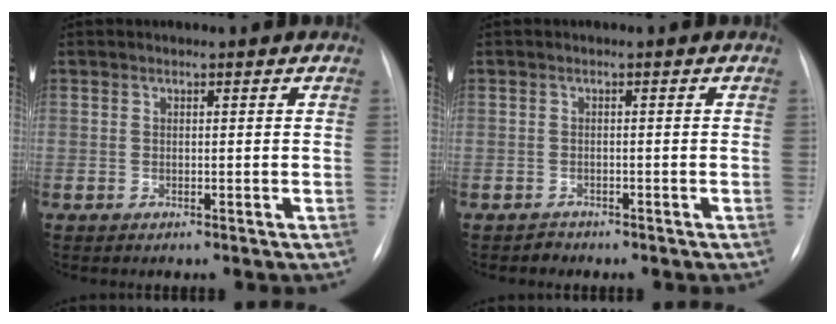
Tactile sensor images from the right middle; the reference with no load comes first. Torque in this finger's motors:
{"motor_torque": [0.09, -0.33, -0.01, 0.01]}